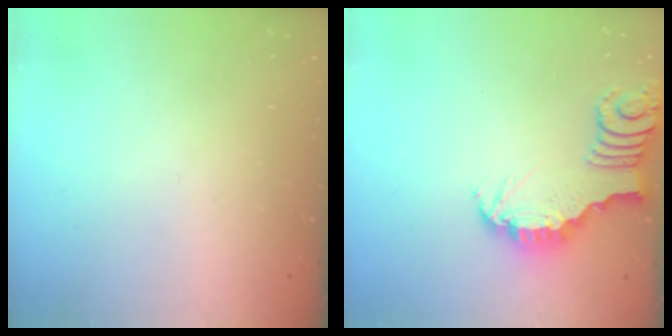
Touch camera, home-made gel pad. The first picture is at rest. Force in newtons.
{"total": 3.1, "press": 3.1, "slide": 0.1}